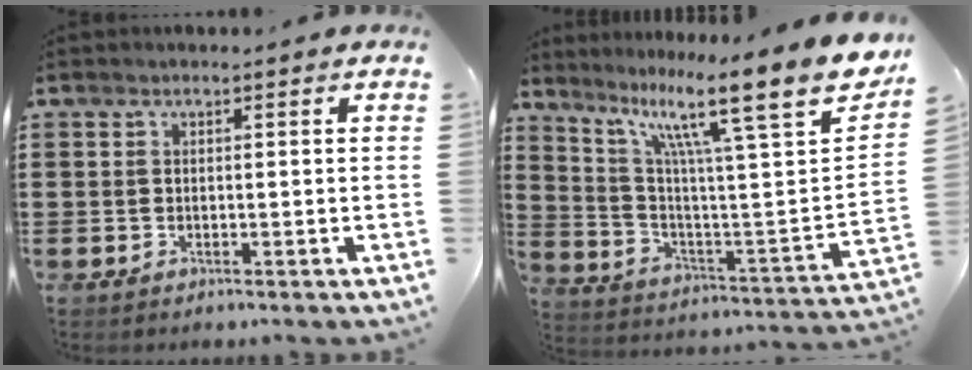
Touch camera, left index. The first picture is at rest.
{"total": 15.6, "force": [10.6, 0.9, 11.4], "torque": [-0.220, -0.076, 0.157]}